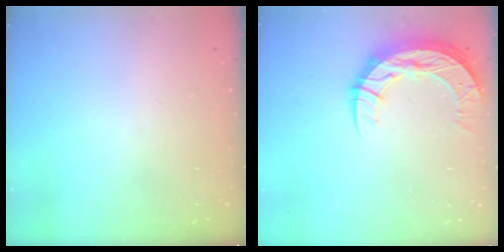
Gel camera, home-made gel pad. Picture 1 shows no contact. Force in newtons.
{"total": 12.6, "press": 12.6, "slide": 0.9}